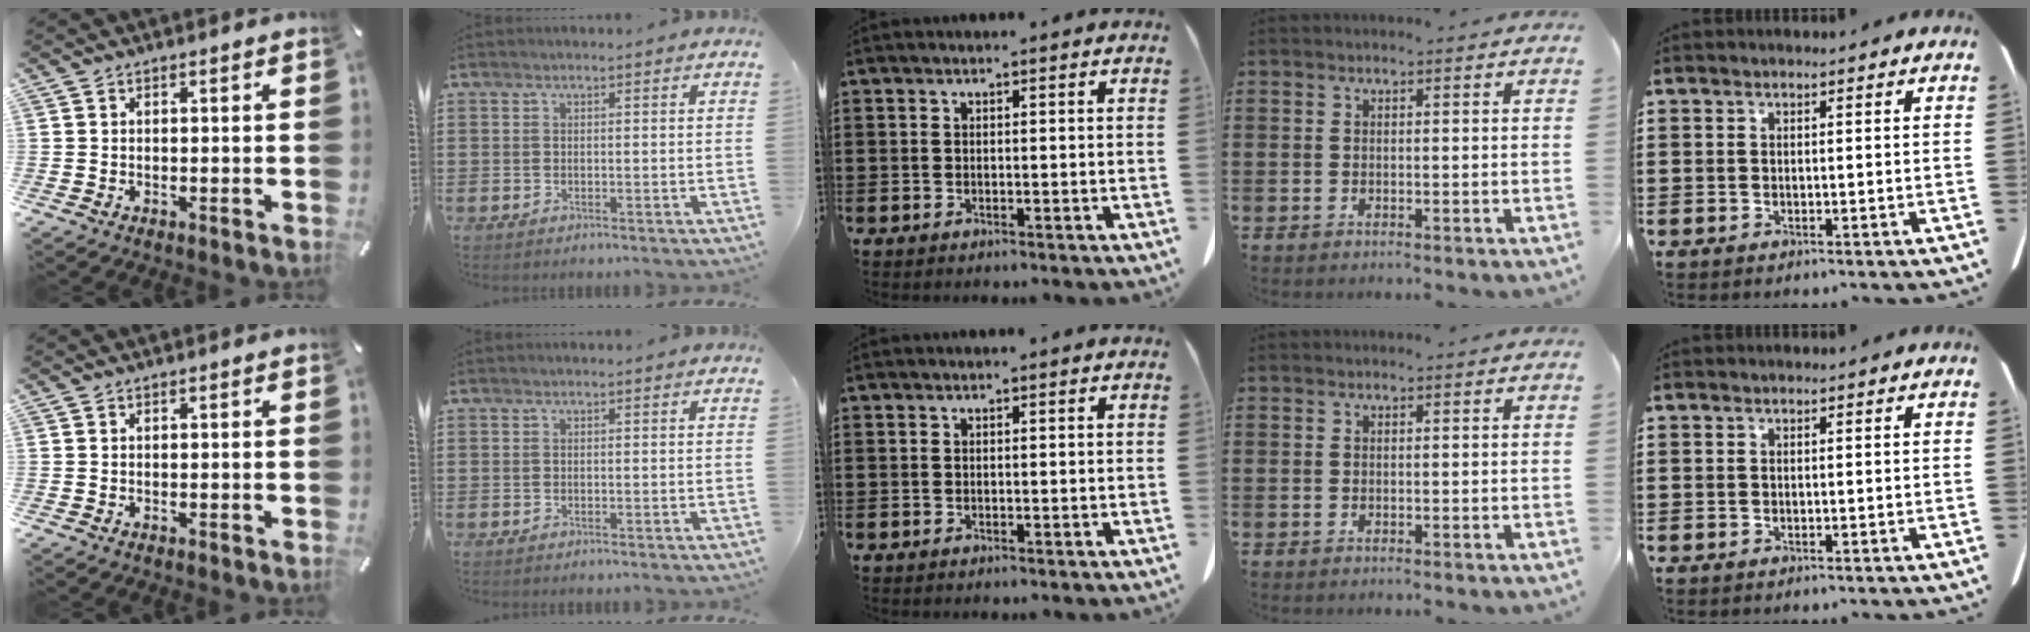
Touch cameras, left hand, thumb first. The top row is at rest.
{}